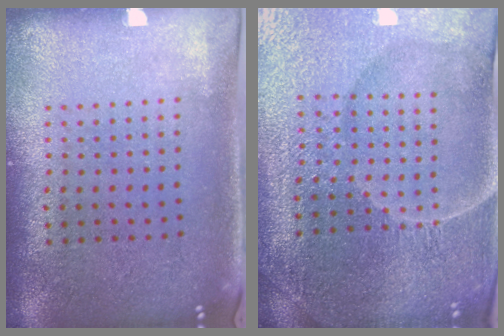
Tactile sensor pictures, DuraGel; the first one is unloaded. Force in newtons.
{"total": 5.3, "press": 5.0, "slide": 1.8}